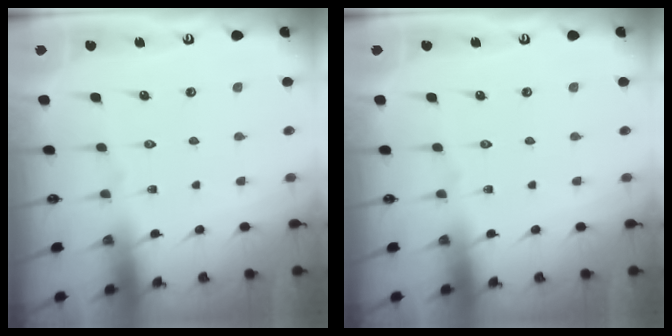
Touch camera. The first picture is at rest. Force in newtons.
{"total": 0.0}